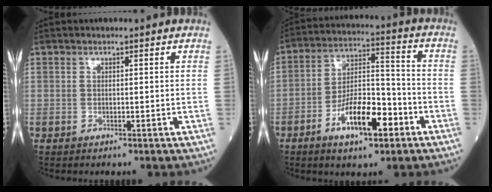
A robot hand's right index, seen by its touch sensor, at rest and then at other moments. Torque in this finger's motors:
{"motor_torque": [0.50, -0.24, 0.22, 0.15]}